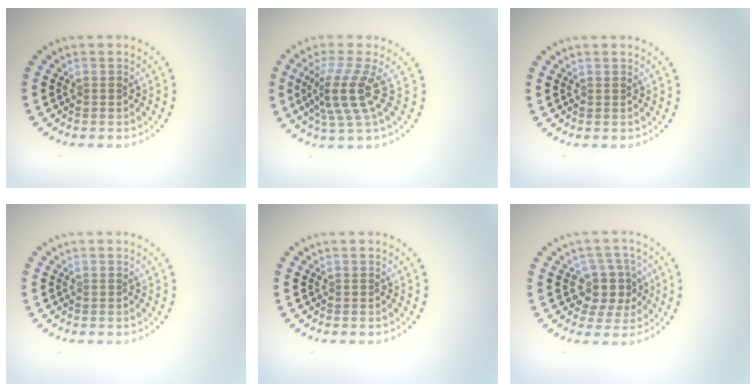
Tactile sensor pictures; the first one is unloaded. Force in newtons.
{"total": 4.1, "press": 2.9, "slide": 2.9}
{"total": 0.0}
{"total": 0.0}
{"total": 0.0}
{"total": 3.6, "press": 3.1, "slide": 1.8}